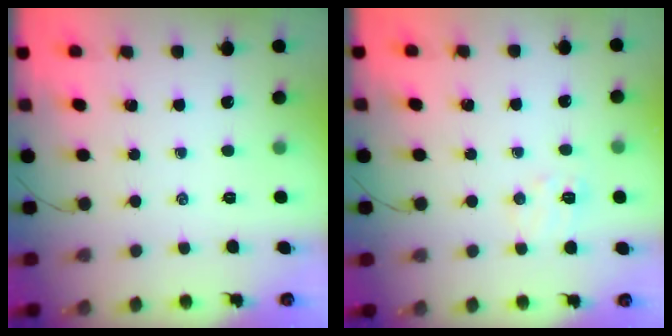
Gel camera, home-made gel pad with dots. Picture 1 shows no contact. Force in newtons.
{"total": 5.3, "press": 5.2, "slide": 1.1}